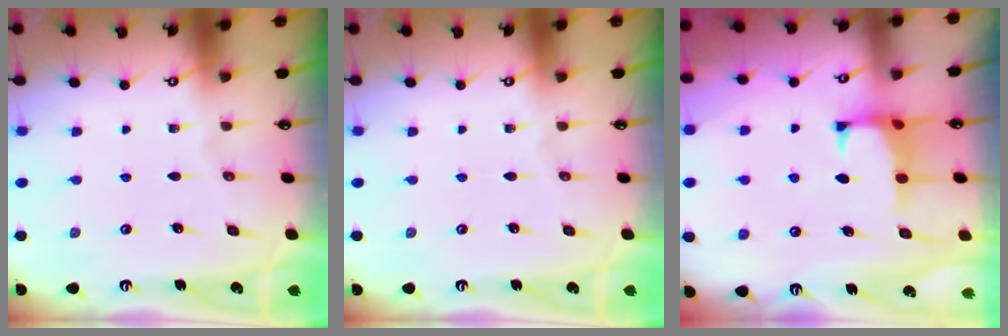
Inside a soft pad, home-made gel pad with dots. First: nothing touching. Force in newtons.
{"total": 0.0}
{"total": 0.8, "press": 0.6, "slide": 0.5}